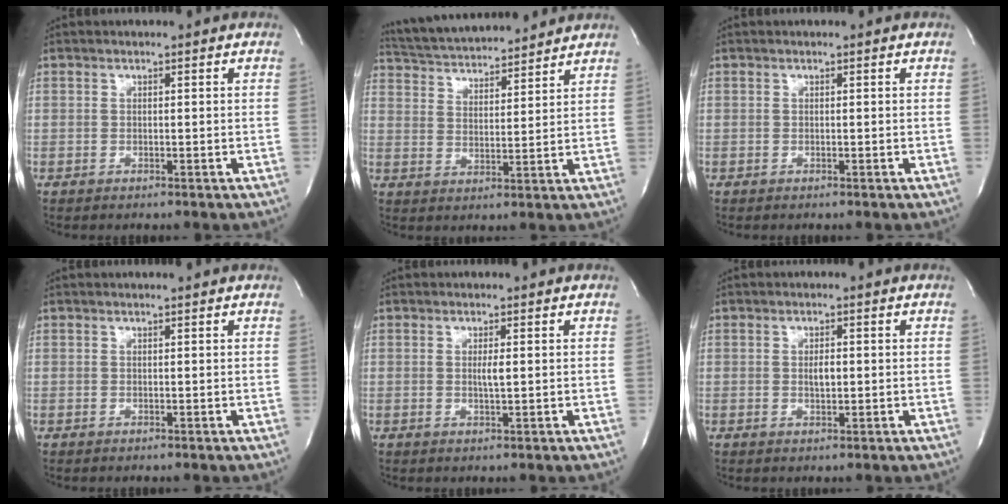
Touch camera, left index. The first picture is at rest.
{"total": 15.0, "force": [14.1, 2.0, 4.9], "torque": [-0.091, 0.026, 0.225]}
{"total": 0.0}
{"total": 0.6, "force": [0.6, -0.1, 0.2], "torque": [-0.009, 0.002, 0.009]}
{"total": 1.6, "force": [0.1, 0.1, 1.5], "torque": [-0.032, -0.003, 0.001]}
{"total": 1.9, "force": [0.0, 0.8, 1.7], "torque": [-0.032, -0.002, 0.001]}